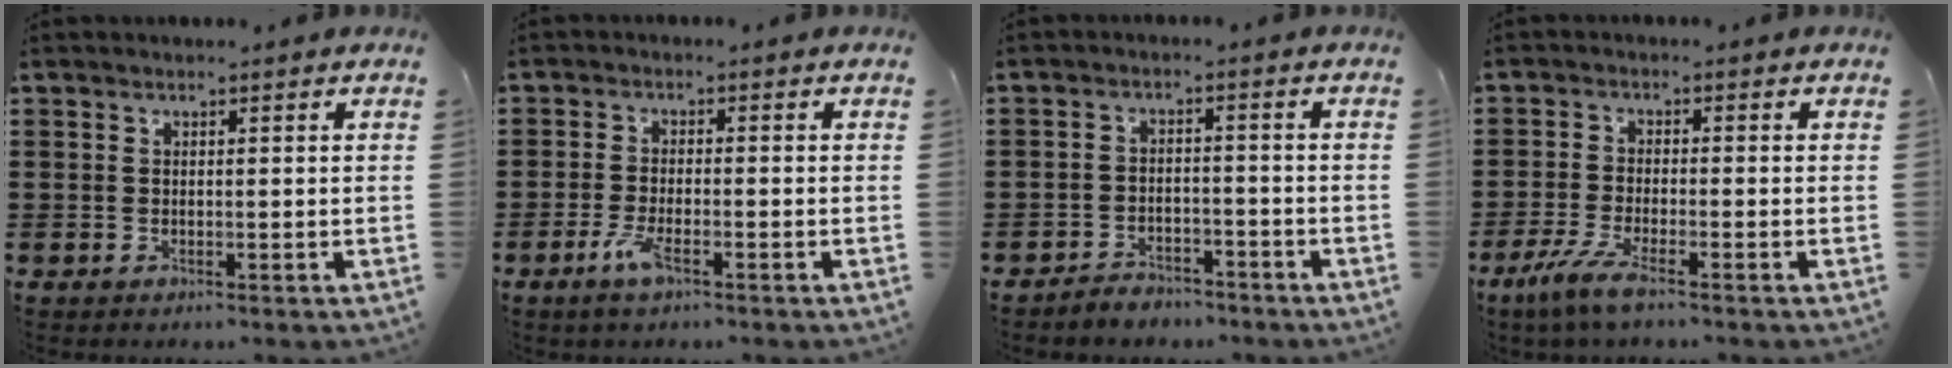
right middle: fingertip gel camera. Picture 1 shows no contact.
{"total": 3.8, "force": [-1.9, 1.1, 3.1], "torque": [-0.079, -0.006, -0.043]}
{"total": 3.2, "force": [-3.2, 0.5, -0.1], "torque": [-0.007, 0.000, -0.068]}
{"total": 4.8, "force": [-3.4, 0.4, 3.5], "torque": [-0.093, -0.021, -0.069]}